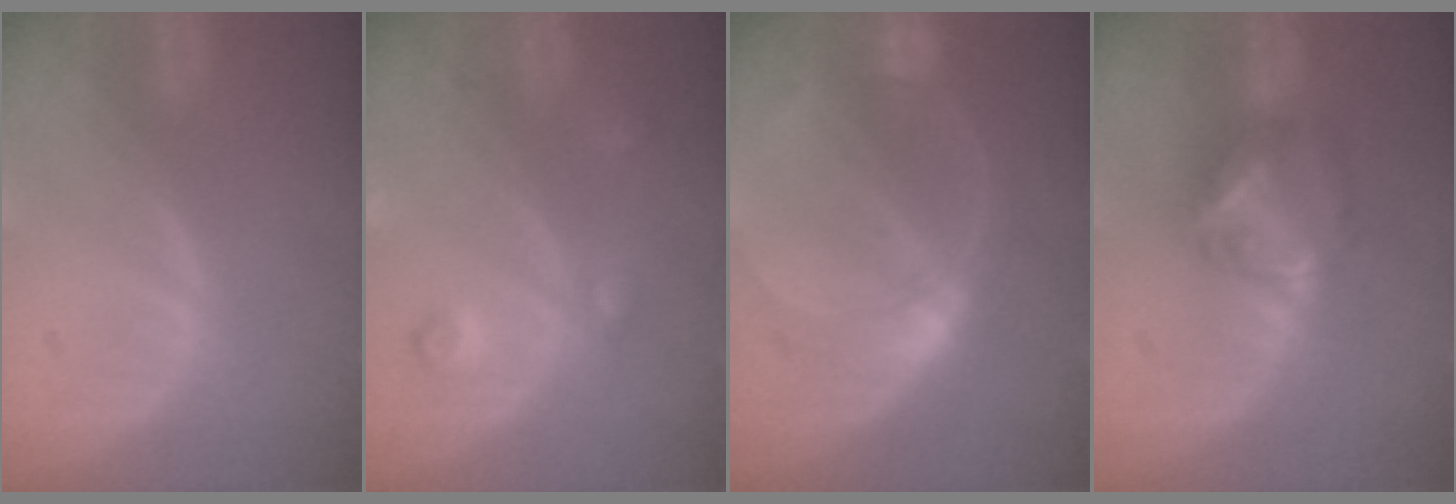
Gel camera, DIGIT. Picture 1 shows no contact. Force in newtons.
{"total": 3.6, "press": 3.6, "slide": 0.2}
{"total": 7.1, "press": 7.1, "slide": 0.4}
{"total": 6.2, "press": 6.0, "slide": 1.5}